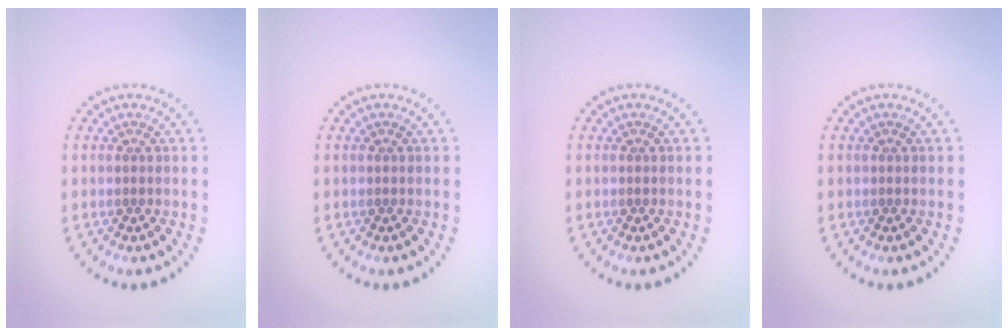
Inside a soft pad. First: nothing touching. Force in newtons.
{"total": 0.0}
{"total": 0.0}
{"total": 0.0}